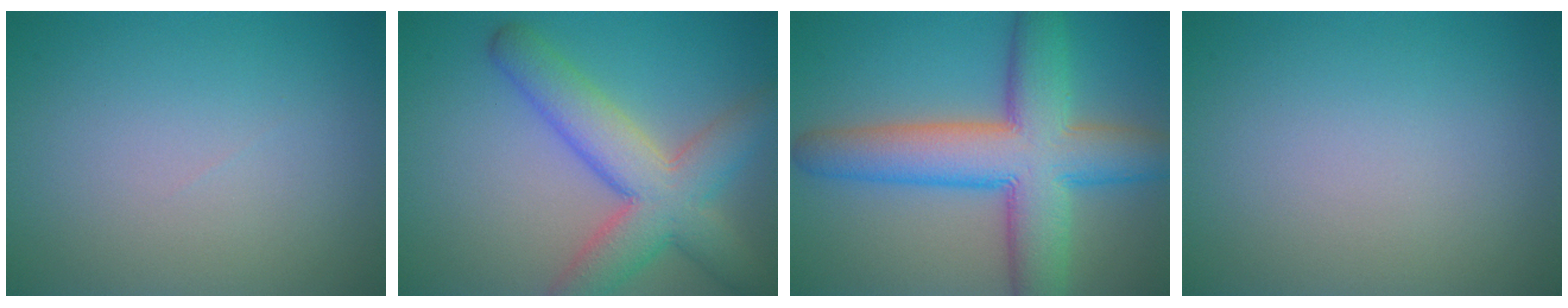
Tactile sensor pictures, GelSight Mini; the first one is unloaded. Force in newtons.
{"total": 7.5, "press": 7.5, "slide": 0.4}
{"total": 10.5, "press": 10.5, "slide": 0.4}
{"total": 0.0}